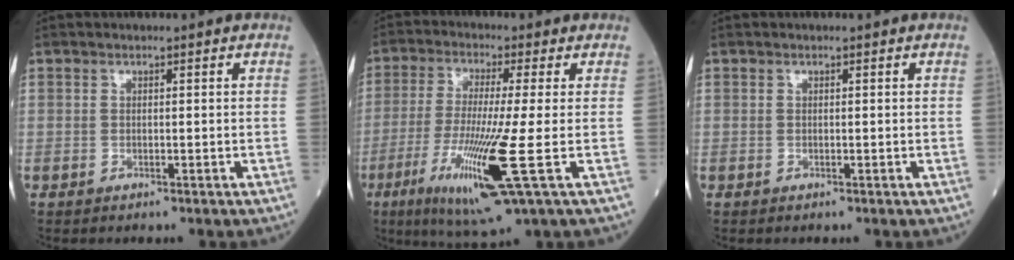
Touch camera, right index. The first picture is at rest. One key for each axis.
{"total": 13.6, "fx": -4.3, "fy": -0.7, "fz": 12.8, "tx": -0.265, "ty": -0.037, "tz": -0.078}
{"total": 0.0}